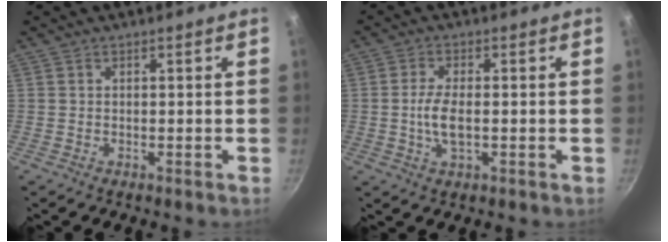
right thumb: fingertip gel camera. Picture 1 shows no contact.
{"total": 5.2, "force": [-0.5, 2.0, 4.8], "torque": [-0.105, 0.000, -0.014]}